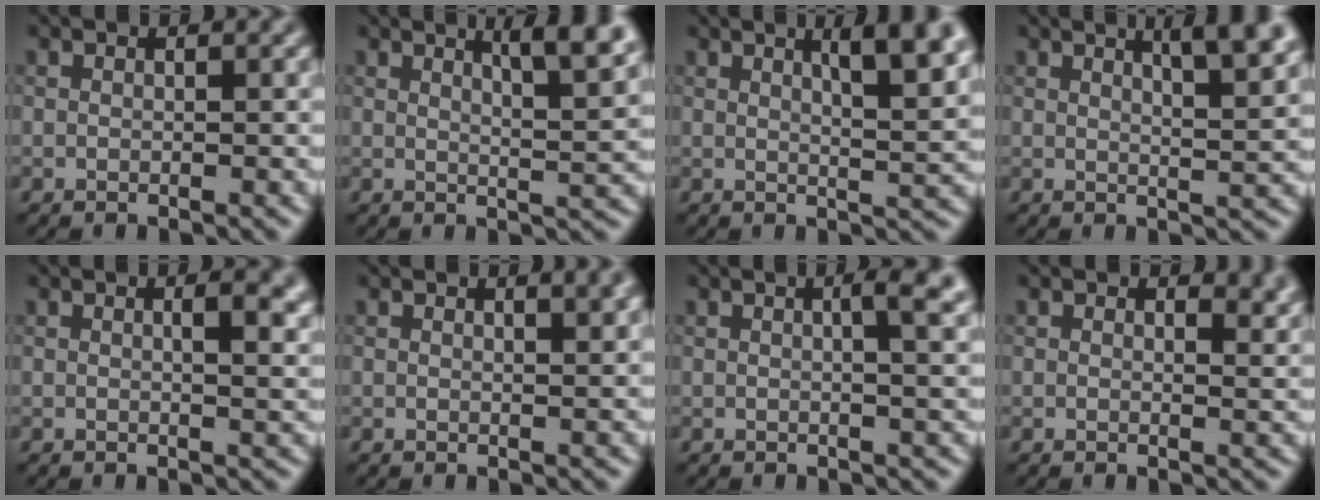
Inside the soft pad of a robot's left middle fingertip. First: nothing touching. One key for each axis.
{"total": 5.7, "fx": 3.4, "fy": 1.3, "fz": 4.4, "tx": -0.043, "ty": 0.011, "tz": 0.042}
{"total": 6.0, "fx": 2.8, "fy": 1.6, "fz": 5.1, "tx": -0.050, "ty": 0.011, "tz": 0.036}
{"total": 5.7, "fx": 3.3, "fy": 1.6, "fz": 4.4, "tx": -0.039, "ty": 0.020, "tz": 0.032}
{"total": 3.7, "fx": 1.0, "fy": 1.3, "fz": 3.3, "tx": -0.034, "ty": 0.006, "tz": 0.013}
{"total": 2.6, "fx": 1.6, "fy": 0.9, "fz": 1.9, "tx": -0.009, "ty": 0.004, "tz": 0.016}
{"total": 4.8, "fx": 1.4, "fy": 1.6, "fz": 4.3, "tx": -0.034, "ty": 0.021, "tz": 0.006}
{"total": 2.2, "fx": 1.5, "fy": 0.9, "fz": 1.3, "tx": -0.016, "ty": -0.007, "tz": 0.024}